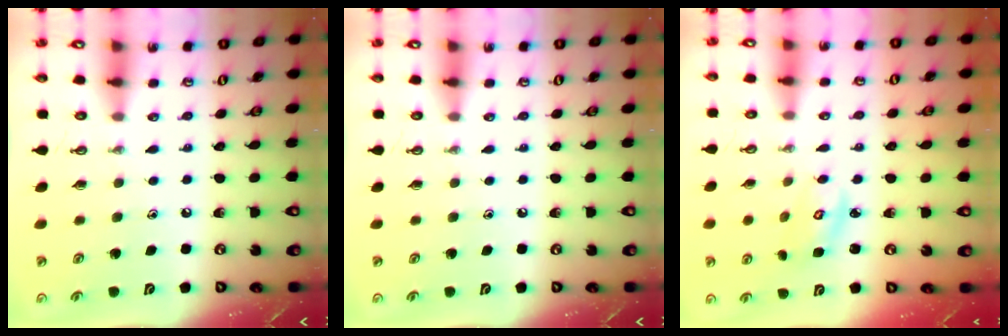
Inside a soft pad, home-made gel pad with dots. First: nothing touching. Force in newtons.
{"total": 0.0}
{"total": 4.4, "press": 4.3, "slide": 0.5}